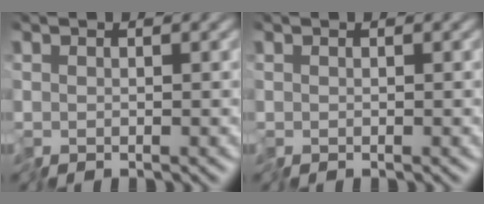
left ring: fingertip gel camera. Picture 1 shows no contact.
{"total": 0.0}